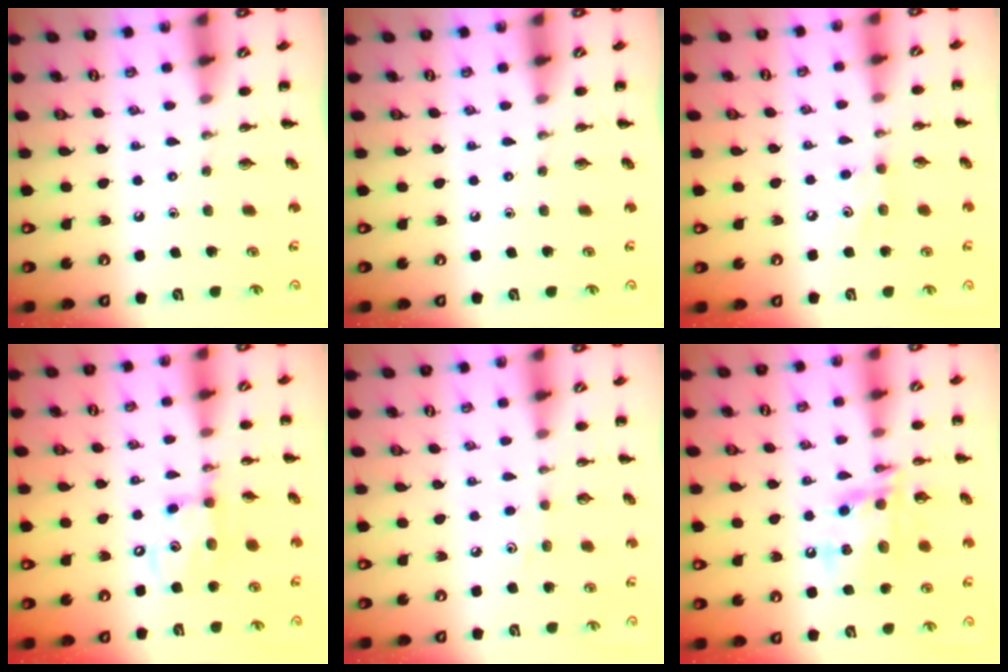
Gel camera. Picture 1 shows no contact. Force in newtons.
{"total": 0.0}
{"total": 4.9, "press": 4.8, "slide": 1.1}
{"total": 11.6, "press": 11.4, "slide": 2.0}
{"total": 3.2, "press": 3.1, "slide": 1.0}
{"total": 14.5, "press": 14.3, "slide": 2.3}